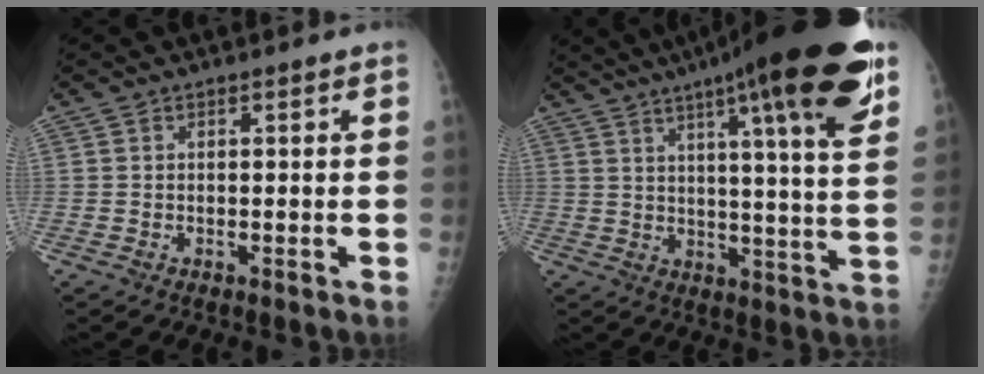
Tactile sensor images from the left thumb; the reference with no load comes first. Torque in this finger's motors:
{"motor_torque": [2.96, -0.73, 1.44, -1.33, 0.34]}